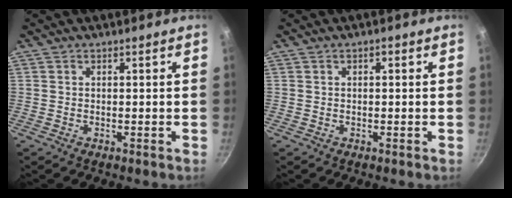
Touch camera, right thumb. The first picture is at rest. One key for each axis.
{"total": 1.1, "fx": 0.4, "fy": 0.5, "fz": 0.9, "tx": -0.016, "ty": 0.005, "tz": 0.006}